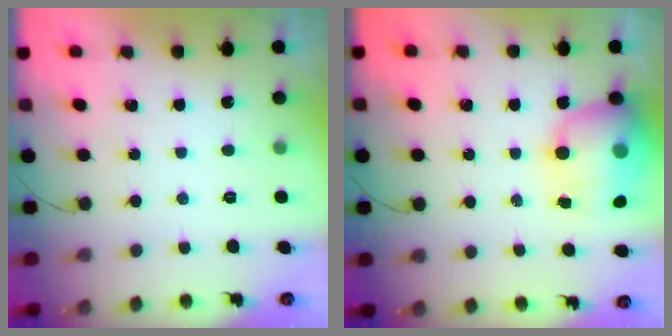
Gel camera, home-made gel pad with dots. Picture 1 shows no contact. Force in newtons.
{"total": 15.6, "press": 15.1, "slide": 3.8}